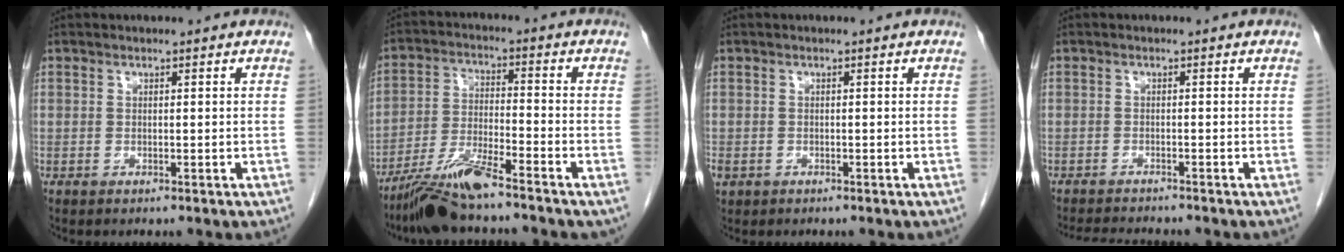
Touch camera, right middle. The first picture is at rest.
{"total": 9.1, "force": [-7.4, 0.6, 5.3], "torque": [-0.107, -0.021, -0.138]}
{"total": 2.1, "force": [-1.0, 1.6, 0.8], "torque": [-0.022, -0.001, -0.014]}
{"total": 5.1, "force": [-4.9, 0.2, 1.6], "torque": [-0.026, -0.015, -0.076]}